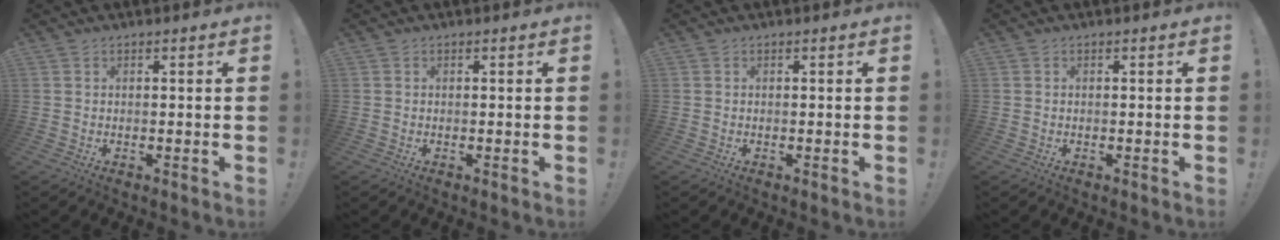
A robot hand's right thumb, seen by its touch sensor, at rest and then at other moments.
{"total": 0.0}
{"total": 0.0}
{"total": 0.0}